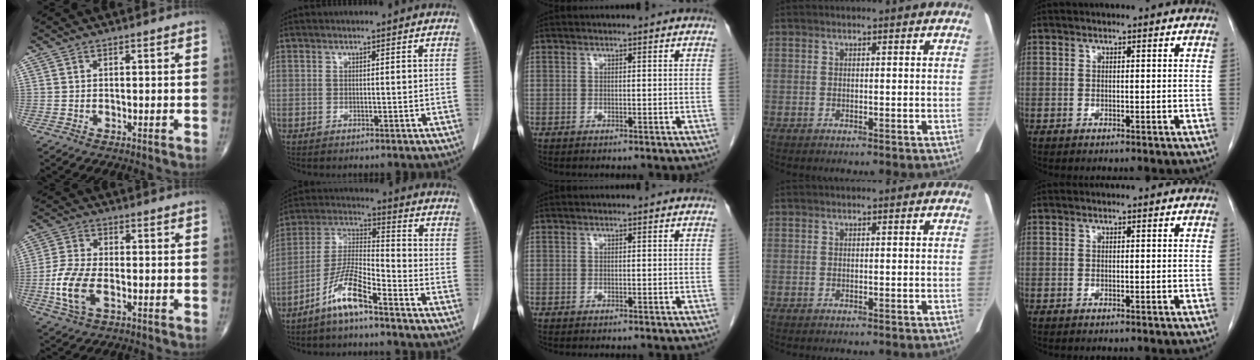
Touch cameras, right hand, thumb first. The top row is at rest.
{"thumb": {"total": 9.3, "force": [-2.6, 4.8, 7.5], "torque": [-0.169, 0.005, -0.051]}, "index": {"total": 8.9, "force": [-6.0, 0.8, 6.5], "torque": [-0.142, -0.011, -0.125]}}